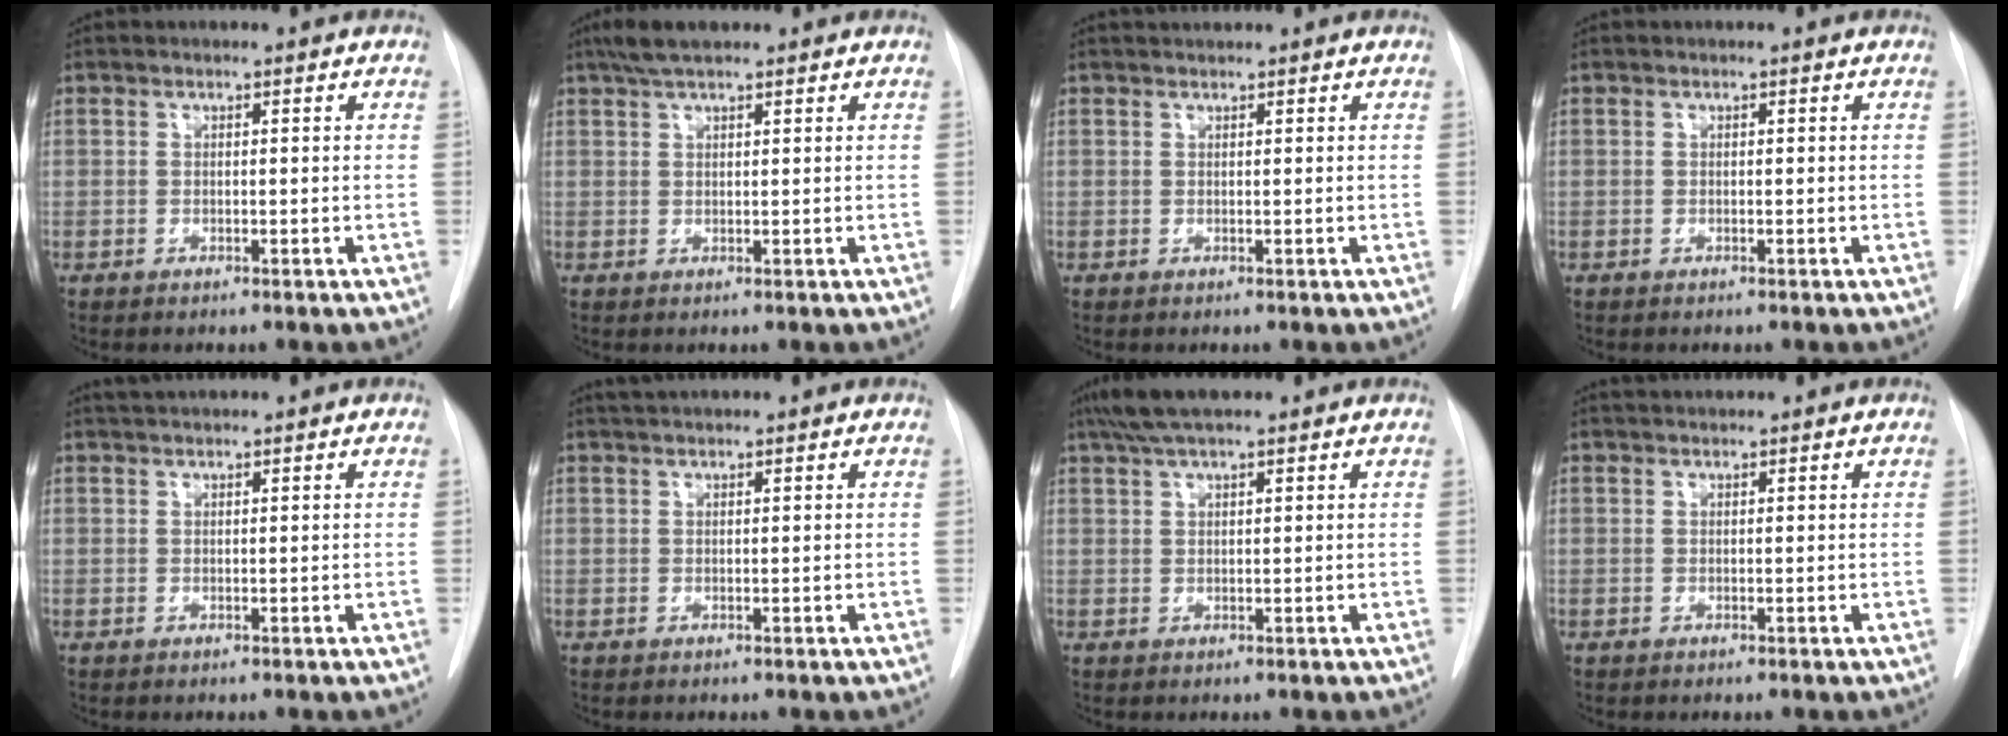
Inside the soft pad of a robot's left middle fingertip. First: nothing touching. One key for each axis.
{"total": 4.3, "fx": 3.3, "fy": 1.0, "fz": 2.6, "tx": -0.056, "ty": 0.018, "tz": 0.061}
{"total": 1.1, "fx": 1.1, "fy": -0.1, "fz": 0.2, "tx": -0.006, "ty": 0.012, "tz": 0.024}
{"total": 0.0}
{"total": 2.2, "fx": 2.1, "fy": 0.1, "fz": 0.8, "tx": -0.012, "ty": 0.022, "tz": 0.037}
{"total": 2.4, "fx": 2.2, "fy": 0.1, "fz": 0.9, "tx": -0.014, "ty": 0.023, "tz": 0.039}
{"total": 6.5, "fx": 5.1, "fy": 1.0, "fz": 3.9, "tx": -0.071, "ty": 0.032, "tz": 0.089}
{"total": 1.7, "fx": 1.7, "fy": 0.2, "fz": 0.5, "tx": -0.010, "ty": 0.019, "tz": 0.030}